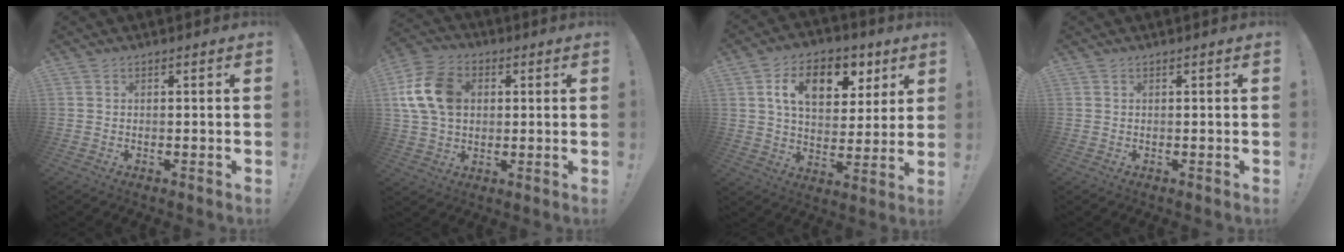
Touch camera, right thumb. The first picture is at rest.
{"total": 14.9, "force": [2.9, 11.0, 9.6], "torque": [-0.167, 0.006, 0.060]}
{"total": 15.0, "force": [6.4, 9.5, 9.6], "torque": [-0.136, -0.022, 0.111]}
{"total": 0.0}